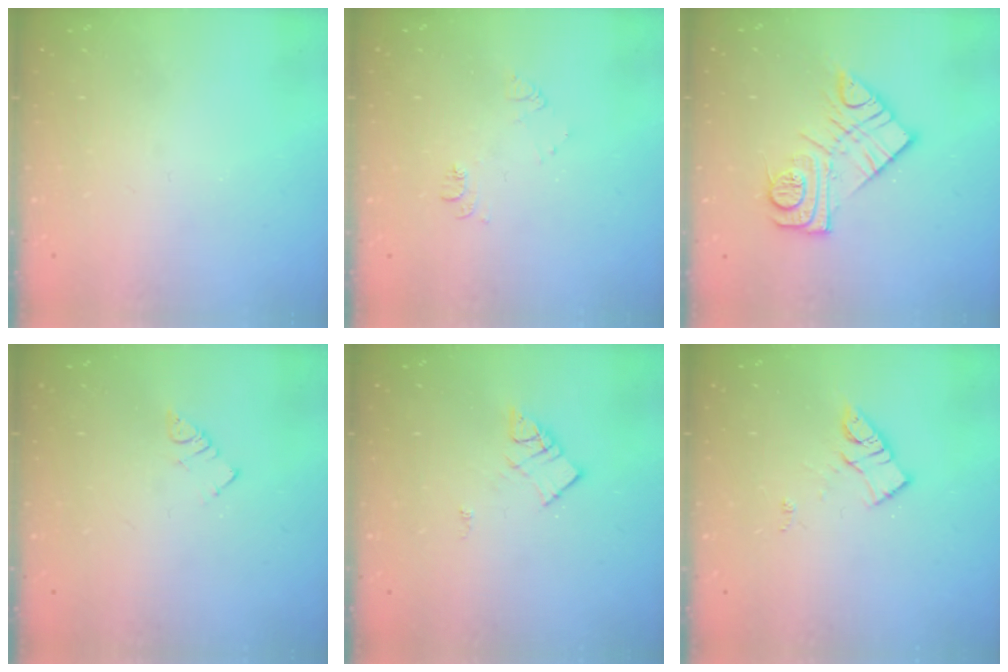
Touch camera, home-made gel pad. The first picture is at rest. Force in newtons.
{"total": 6.9, "press": 6.8, "slide": 0.8}
{"total": 12.3, "press": 12.2, "slide": 0.8}
{"total": 2.5, "press": 2.5, "slide": 0.1}
{"total": 6.9, "press": 6.9, "slide": 0.3}
{"total": 10.7, "press": 10.7, "slide": 0.7}